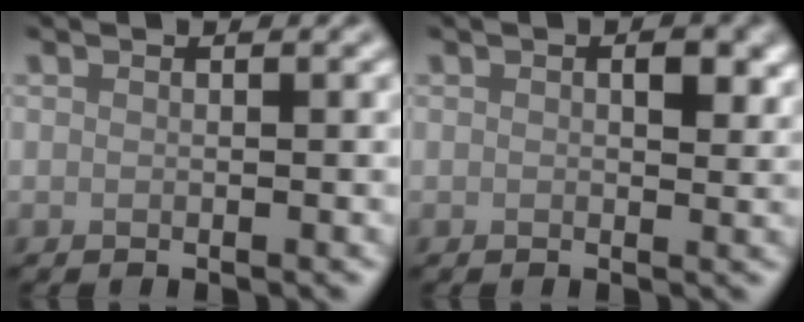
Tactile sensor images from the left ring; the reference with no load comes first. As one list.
[{"total": 2.4, "force": [0.6, 1.2, 1.9], "torque": [-0.022, -0.004, 0.010]}]